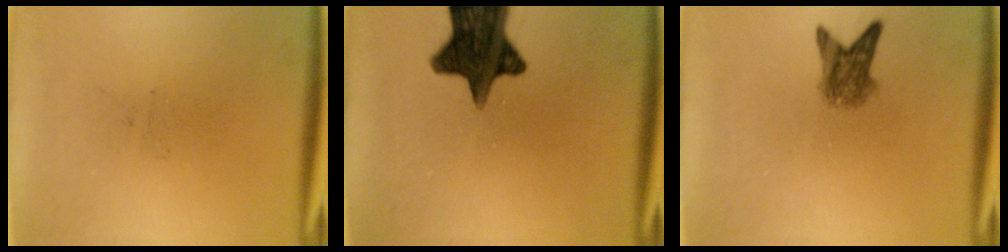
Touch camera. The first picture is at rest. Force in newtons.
{"total": 14.3}
{"total": 3.9}